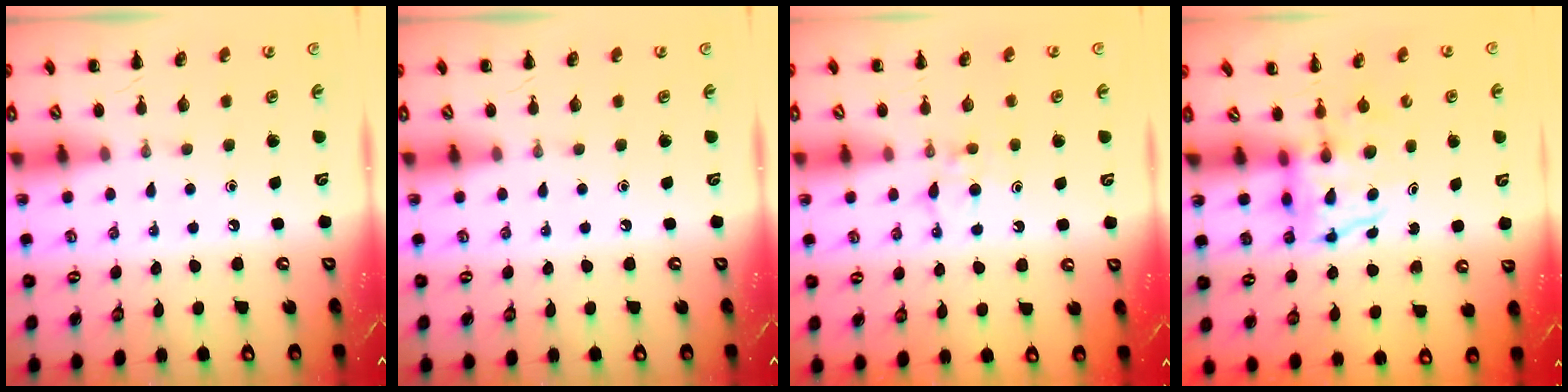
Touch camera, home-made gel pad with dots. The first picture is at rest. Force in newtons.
{"total": 0.0}
{"total": 5.1, "press": 4.8, "slide": 1.6}
{"total": 3.9, "press": 3.9, "slide": 0.7}